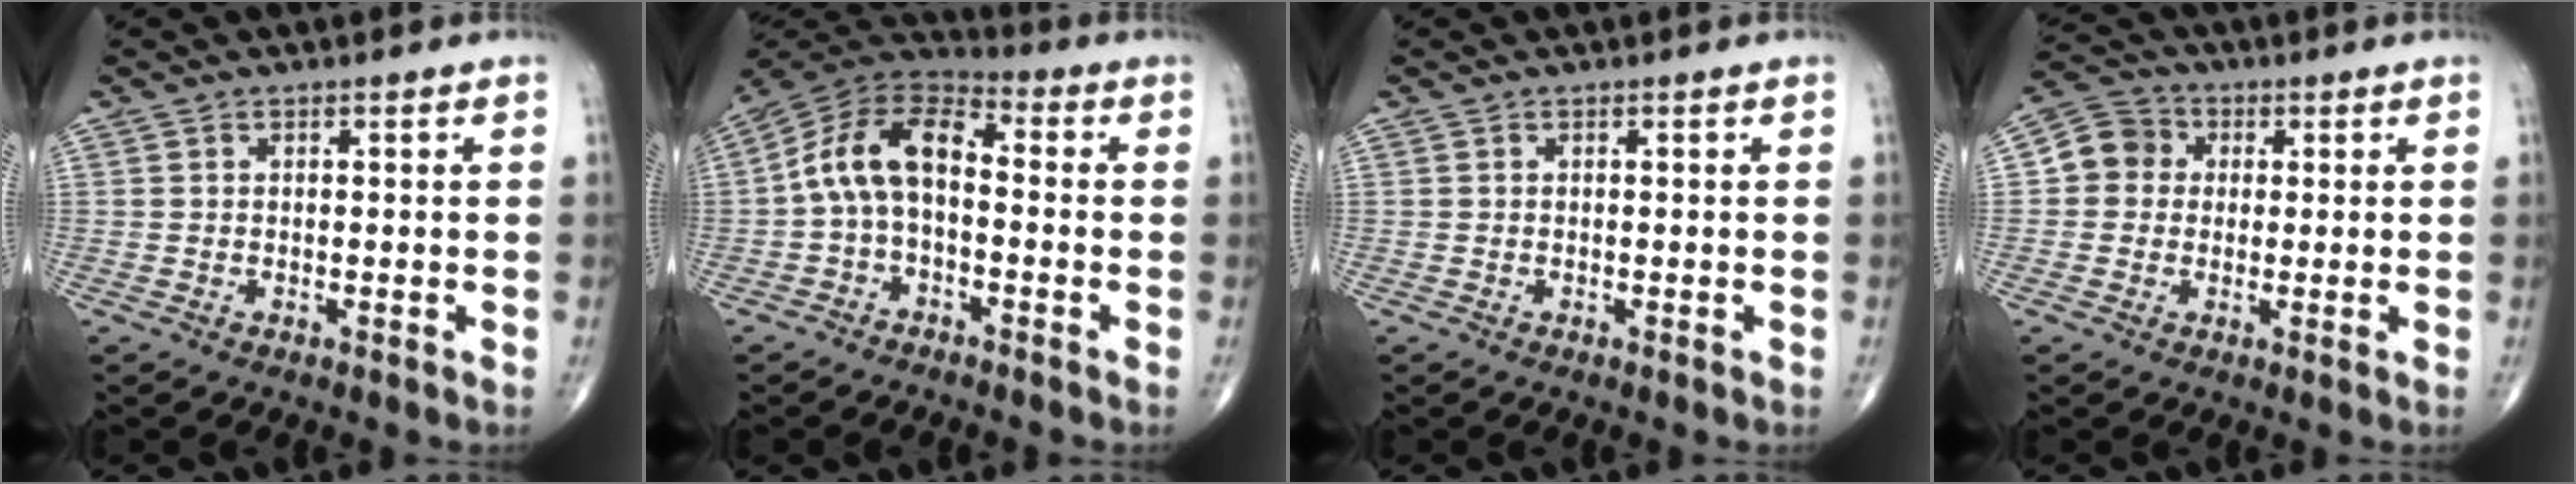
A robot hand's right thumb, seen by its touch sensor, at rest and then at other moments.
{"total": 11.3, "force": [-0.9, 6.6, 9.2], "torque": [-0.162, 0.039, -0.031]}
{"total": 0.0}
{"total": 6.5, "force": [0.7, 6.0, 2.4], "torque": [-0.025, 0.016, -0.001]}